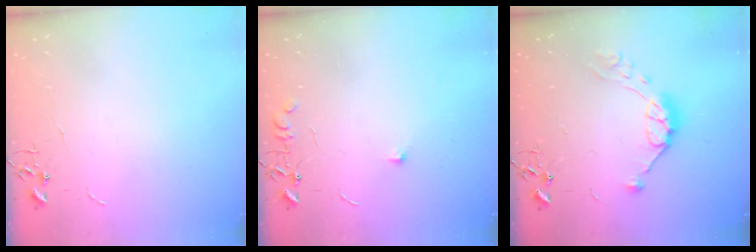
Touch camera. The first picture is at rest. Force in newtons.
{"total": 7.6, "press": 7.6, "slide": 0.7}
{"total": 11.1, "press": 11.1, "slide": 1.0}